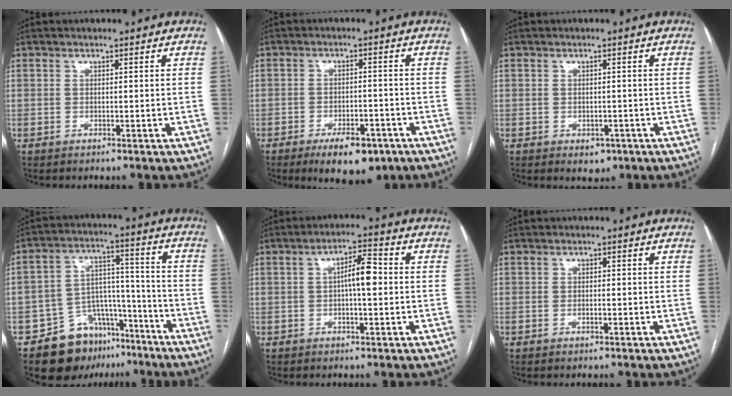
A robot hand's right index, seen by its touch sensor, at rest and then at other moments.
{"total": 8.2, "force": [-5.3, 3.4, 5.3], "torque": [-0.076, -0.003, -0.075]}
{"total": 2.4, "force": [-1.2, 1.7, 1.2], "torque": [-0.009, 0.001, -0.005]}
{"total": 12.9, "force": [-9.0, 8.3, 4.1], "torque": [-0.052, 0.058, -0.136]}
{"total": 5.1, "force": [0.0, 1.2, 5.0], "torque": [-0.084, 0.016, -0.002]}
{"total": 0.7, "force": [-0.2, 0.2, 0.7], "torque": [-0.013, -0.001, -0.002]}